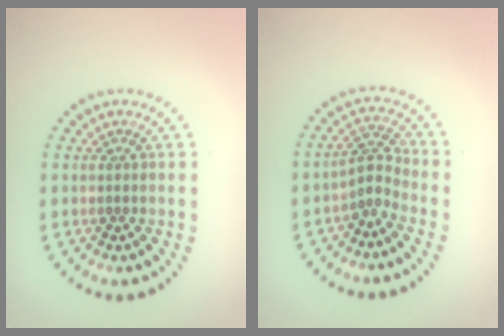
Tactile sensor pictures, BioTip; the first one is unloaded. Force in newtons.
{"total": 2.4, "press": 1.6, "slide": 1.7}